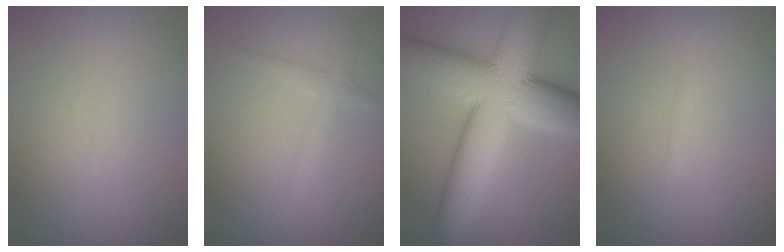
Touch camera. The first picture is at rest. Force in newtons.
{"total": 1.6, "press": 1.6, "slide": 0.1}
{"total": 14.6, "press": 14.6, "slide": 0.3}
{"total": 0.6, "press": 0.6, "slide": 0.0}